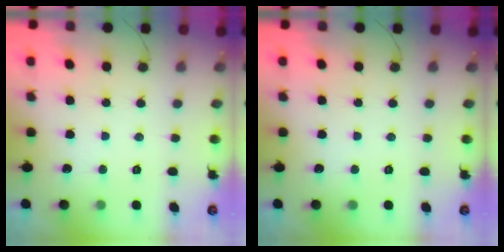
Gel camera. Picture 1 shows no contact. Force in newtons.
{"total": 0.0}